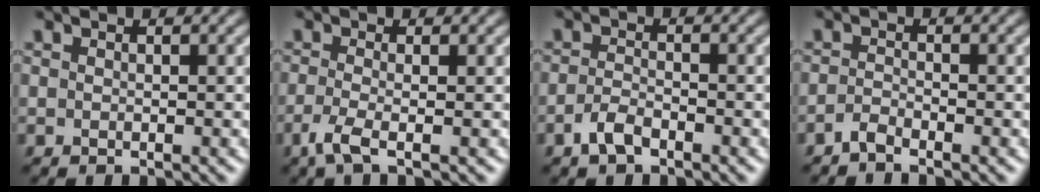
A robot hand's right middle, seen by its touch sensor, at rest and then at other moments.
{"total": 2.6, "force": [-1.3, 0.6, 2.2], "torque": [-0.050, -0.010, -0.036]}
{"total": 2.0, "force": [-1.3, 0.8, 1.2], "torque": [-0.028, 0.002, -0.030]}
{"total": 1.2, "force": [-1.0, 0.2, 0.6], "torque": [-0.015, 0.002, -0.024]}